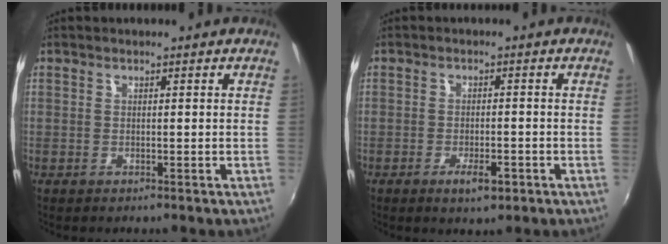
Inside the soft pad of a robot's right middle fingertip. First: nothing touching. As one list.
[{"total": 3.9, "force": [-2.1, 1.3, 3.1], "torque": [-0.064, -0.006, -0.032]}]